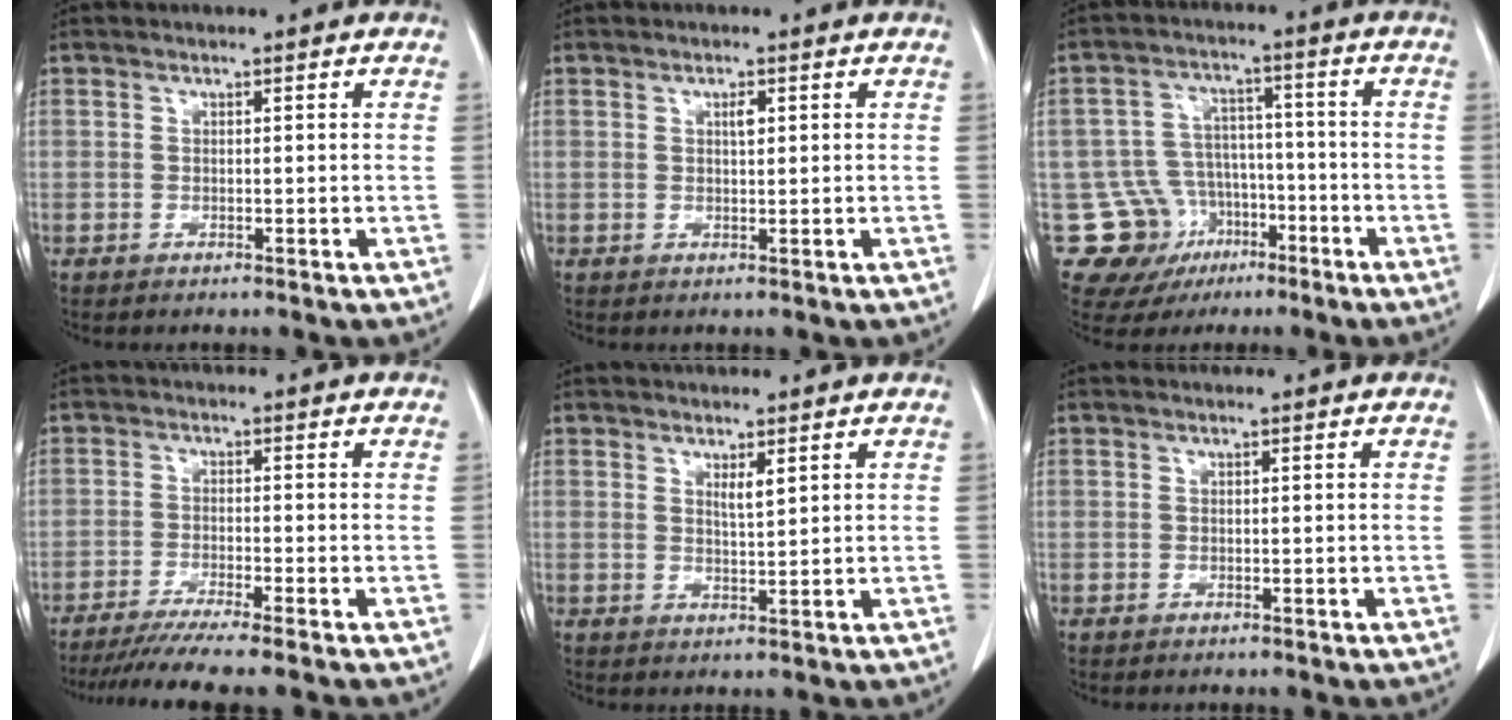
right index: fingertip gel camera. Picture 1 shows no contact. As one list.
[{"total": 1.3, "force": [0.5, 0.4, 1.1], "torque": [-0.021, 0.000, 0.009]}, {"total": 14.8, "force": [-6.7, 12.7, 3.6], "torque": [-0.080, 0.060, -0.091]}, {"total": 8.2, "force": [-6.9, -1.2, 4.4], "torque": [-0.058, -0.024, -0.108]}, {"total": 1.9, "force": [1.1, 0.1, 1.5], "torque": [-0.034, -0.005, 0.024]}, {"total": 0.0}]